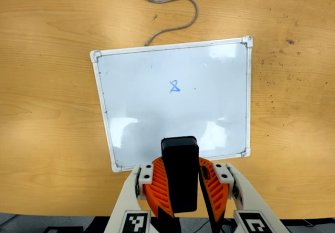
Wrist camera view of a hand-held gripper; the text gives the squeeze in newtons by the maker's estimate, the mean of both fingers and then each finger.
{"total": 10.7, "left": 9.9, "right": 11.5}